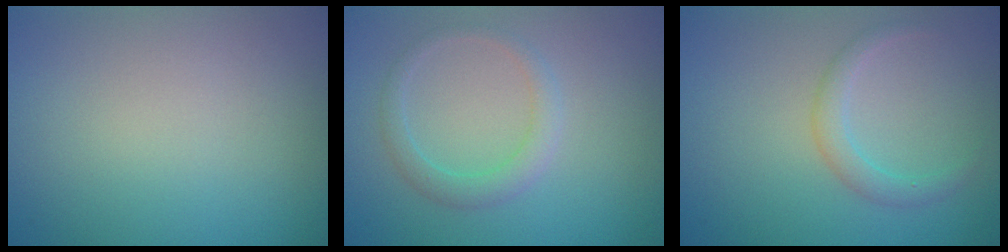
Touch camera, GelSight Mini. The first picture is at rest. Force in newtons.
{"total": 1.8, "press": 1.8, "slide": 0.0}
{"total": 1.7, "press": 1.7, "slide": 0.1}